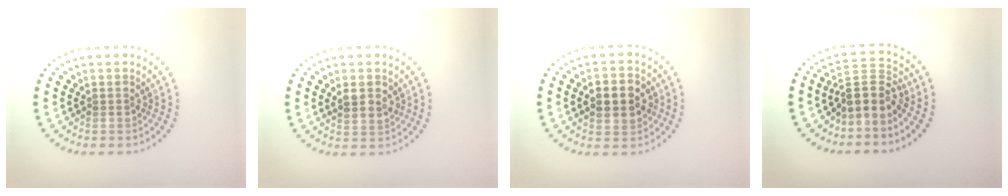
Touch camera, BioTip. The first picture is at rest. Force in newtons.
{"total": 2.3, "press": 2.1, "slide": 0.8}
{"total": 3.9, "press": 3.9, "slide": 0.2}
{"total": 3.4, "press": 2.6, "slide": 2.1}